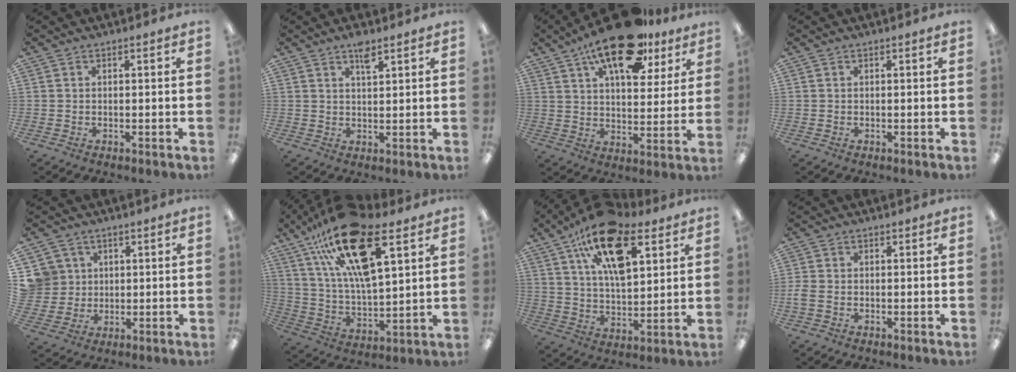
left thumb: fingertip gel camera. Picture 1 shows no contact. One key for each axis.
{"total": 3.9, "fx": 2.8, "fy": 1.1, "fz": 2.5, "tx": -0.041, "ty": -0.007, "tz": 0.047}
{"total": 19.2, "fx": 12.3, "fy": 8.1, "fz": 12.3, "tx": -0.194, "ty": -0.055, "tz": 0.204}
{"total": 0.0}
{"total": 6.9, "fx": 2.4, "fy": 6.5, "fz": 0.1, "tx": -0.017, "ty": 0.000, "tz": 0.051}
{"total": 24.0, "fx": 14.0, "fy": 8.8, "fz": 17.4, "tx": -0.319, "ty": -0.059, "tz": 0.235}
{"total": 19.9, "fx": 10.8, "fy": 9.7, "fz": 13.7, "tx": -0.229, "ty": -0.037, "tz": 0.186}
{"total": 1.8, "fx": -0.5, "fy": 1.2, "fz": 1.4, "tx": -0.031, "ty": 0.000, "tz": -0.009}